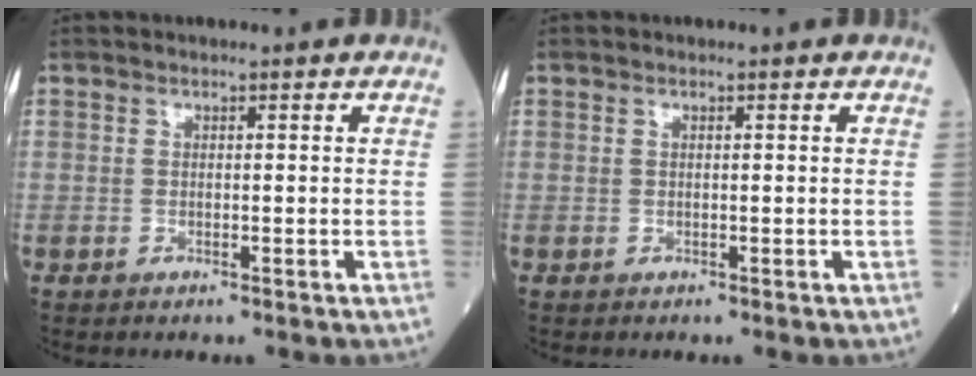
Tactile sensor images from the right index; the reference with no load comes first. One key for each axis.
{"total": 0.0}